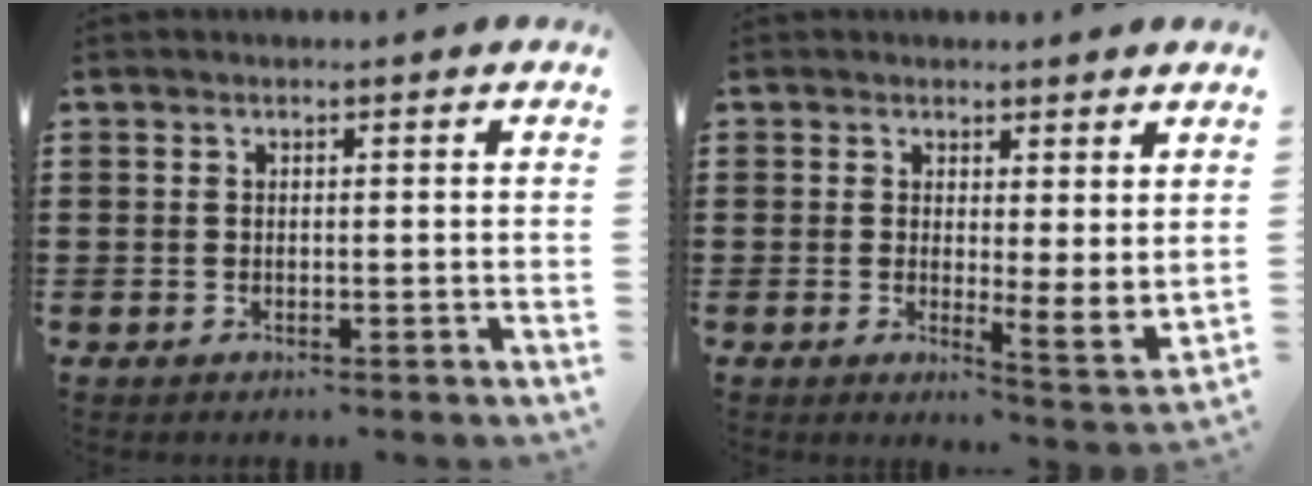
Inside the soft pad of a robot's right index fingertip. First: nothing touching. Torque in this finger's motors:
{"motor_torque": [0.79, 0.01, 0.19, 0.05]}